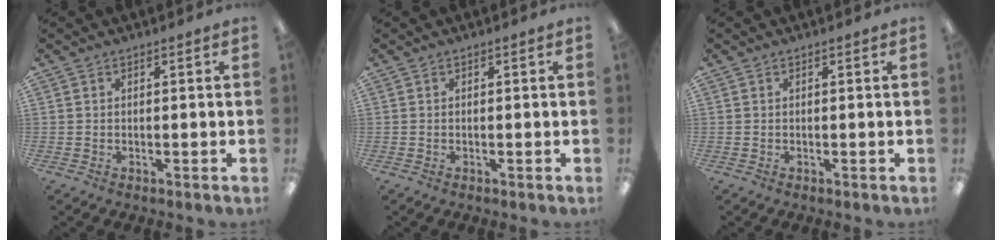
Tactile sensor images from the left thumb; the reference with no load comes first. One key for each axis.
{"total": 0.0}
{"total": 0.0}